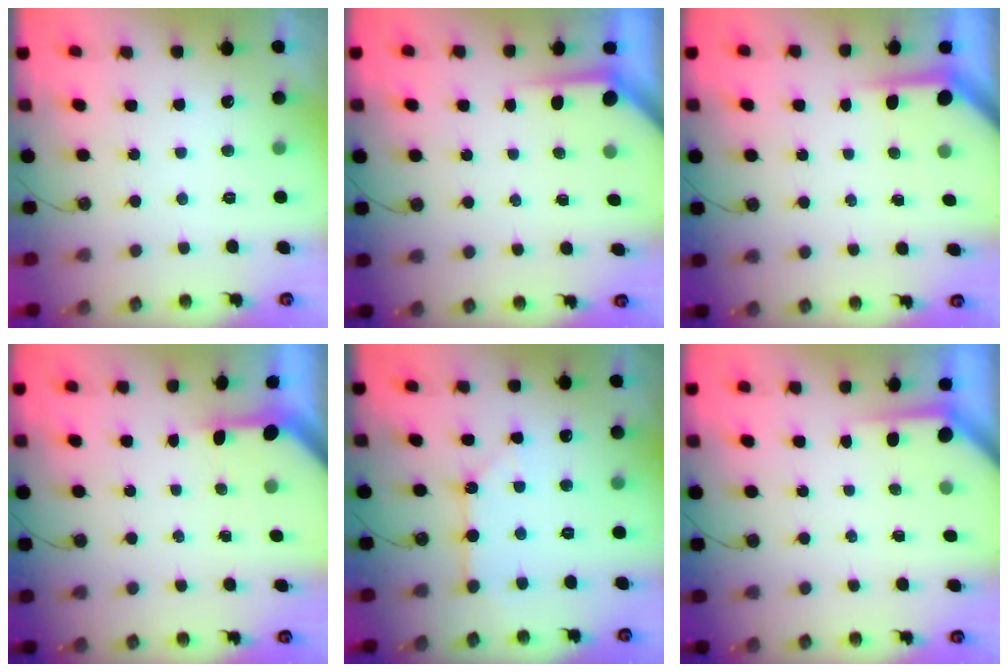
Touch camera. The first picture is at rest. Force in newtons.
{"total": 3.6, "press": 3.6, "slide": 0.4}
{"total": 3.6, "press": 3.6, "slide": 0.4}
{"total": 3.1, "press": 3.1, "slide": 0.3}
{"total": 3.1, "press": 3.1, "slide": 0.4}
{"total": 3.4, "press": 3.4, "slide": 0.4}